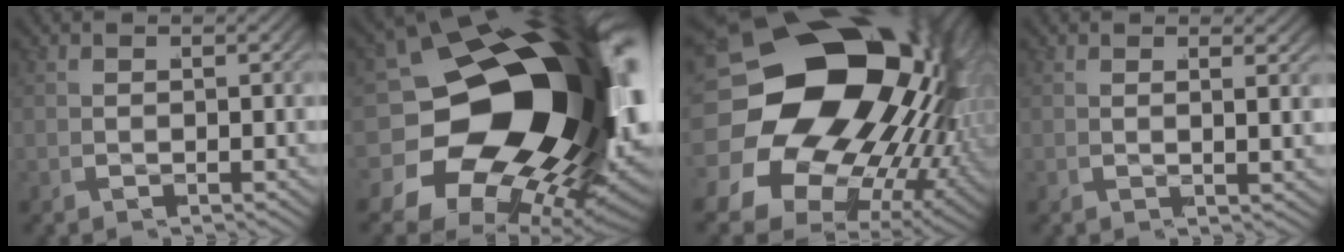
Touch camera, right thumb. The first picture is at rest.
{"total": 32.3, "force": [0.6, 19.0, 26.1], "torque": [-0.392, -0.053, 0.022]}
{"total": 32.7, "force": [1.6, 23.2, 22.9], "torque": [-0.374, -0.049, 0.017]}
{"total": 1.1, "force": [0.9, -0.6, 0.4], "torque": [-0.006, 0.008, 0.014]}